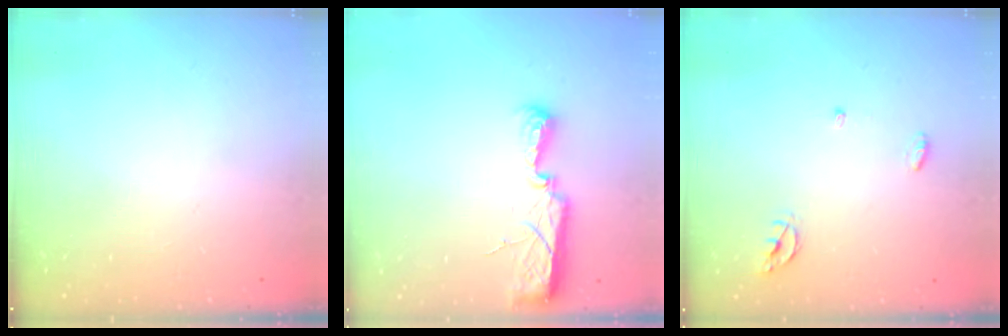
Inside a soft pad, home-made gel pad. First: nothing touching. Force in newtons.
{"total": 10.7, "press": 9.0, "slide": 5.8}
{"total": 4.2, "press": 4.2, "slide": 0.3}